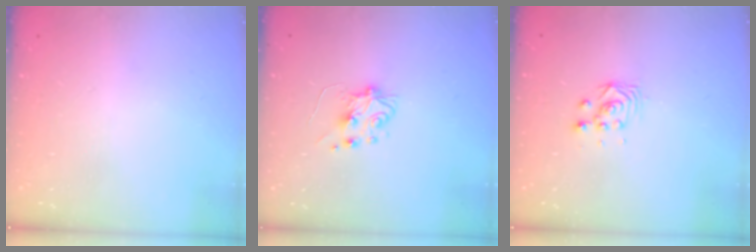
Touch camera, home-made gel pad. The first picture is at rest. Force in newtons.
{"total": 5.9, "press": 5.9, "slide": 0.9}
{"total": 3.0, "press": 2.9, "slide": 0.3}